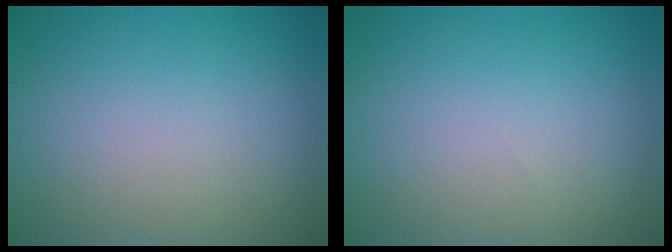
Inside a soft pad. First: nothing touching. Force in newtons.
{"total": 0.0}